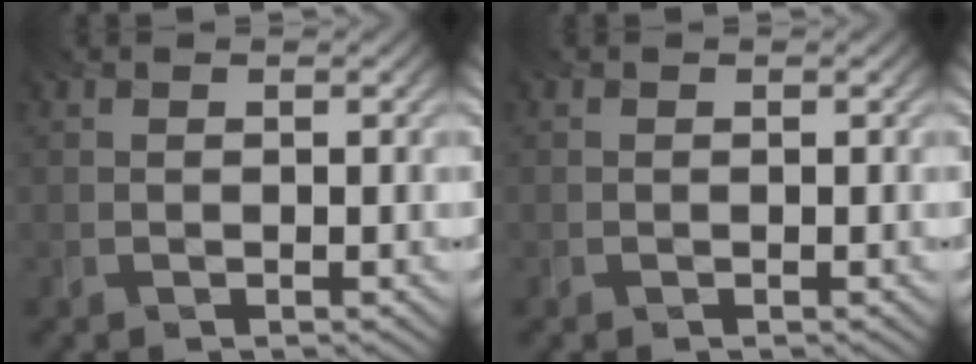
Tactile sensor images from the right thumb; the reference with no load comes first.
{"total": 0.0}